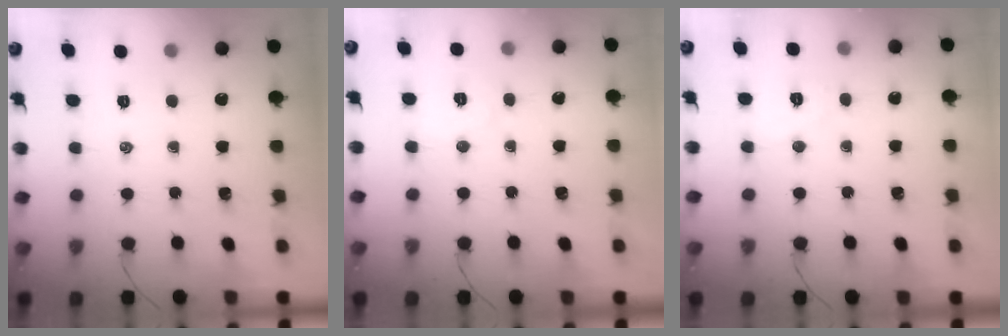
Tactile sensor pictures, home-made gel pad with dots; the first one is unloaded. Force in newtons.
{"total": 4.8, "press": 4.7, "slide": 0.9}
{"total": 5.3, "press": 5.2, "slide": 1.1}